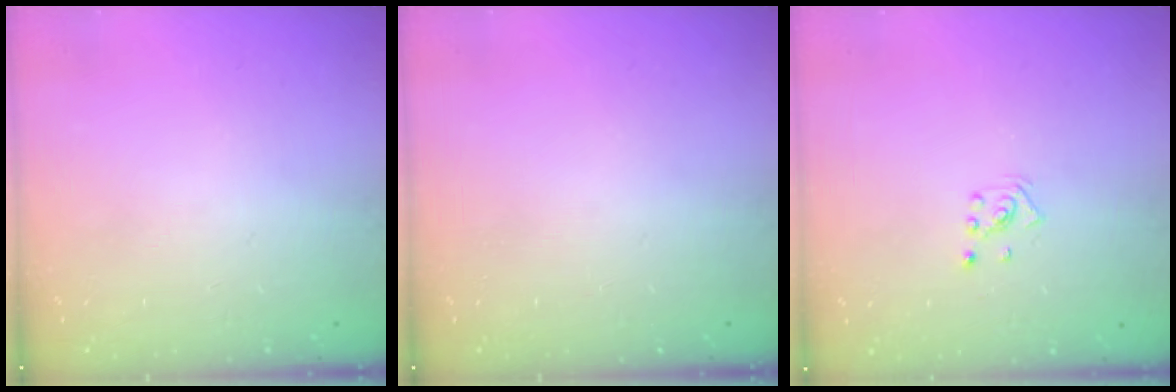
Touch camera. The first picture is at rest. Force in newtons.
{"total": 0.0}
{"total": 2.2, "press": 2.2, "slide": 0.6}